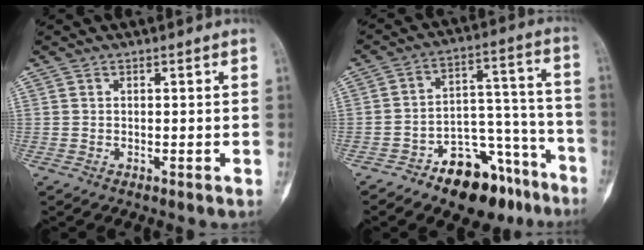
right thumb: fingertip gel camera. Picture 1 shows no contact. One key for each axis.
{"total": 15.8, "fx": -10.6, "fy": 8.1, "fz": 8.5, "tx": -0.077, "ty": 0.102, "tz": -0.160}